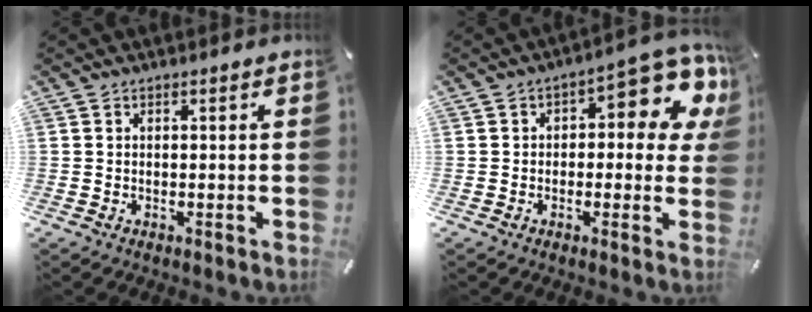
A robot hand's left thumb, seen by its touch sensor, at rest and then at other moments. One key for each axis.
{"total": 10.9, "fx": 4.0, "fy": 5.1, "fz": 8.7, "tx": -0.103, "ty": -0.033, "tz": 0.065}